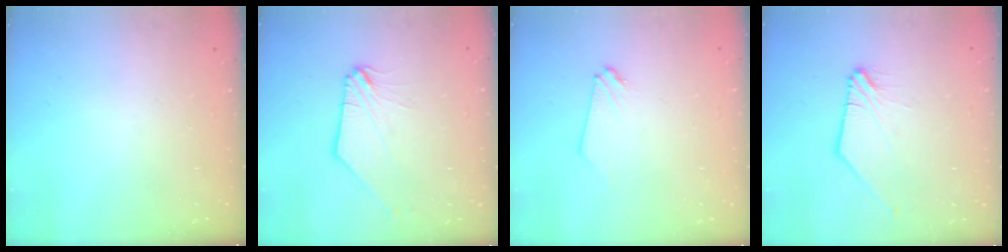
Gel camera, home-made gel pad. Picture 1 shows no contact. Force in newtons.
{"total": 1.6, "press": 1.6, "slide": 0.4}
{"total": 0.0}
{"total": 1.0, "press": 1.0, "slide": 0.2}